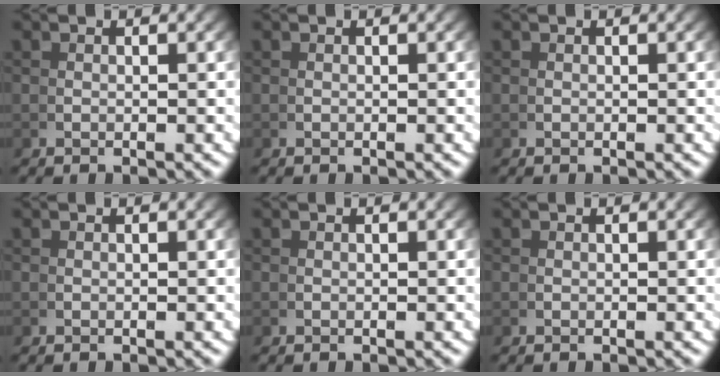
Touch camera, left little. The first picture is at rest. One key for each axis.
{"total": 0.0}
{"total": 0.0}
{"total": 0.0}
{"total": 0.0}
{"total": 0.0}